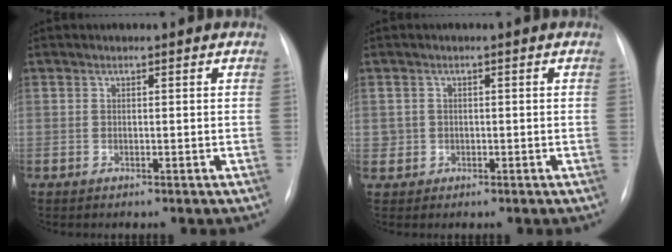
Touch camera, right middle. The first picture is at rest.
{"total": 2.0, "force": [0.0, 2.0, 0.1], "torque": [0.006, 0.006, 0.002]}